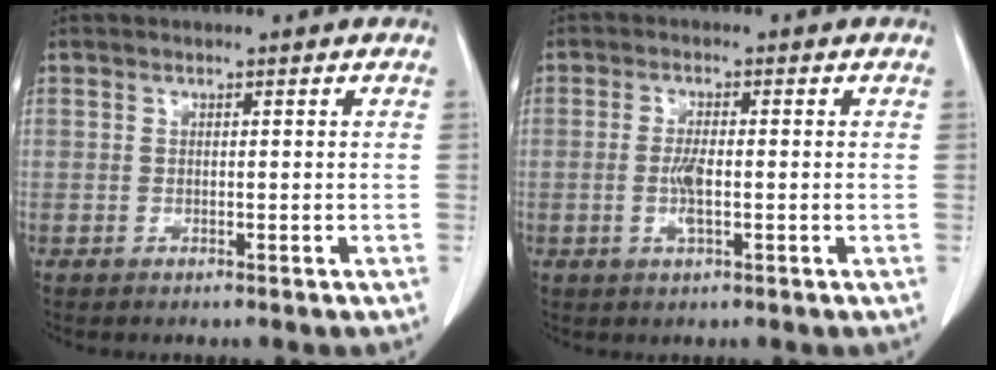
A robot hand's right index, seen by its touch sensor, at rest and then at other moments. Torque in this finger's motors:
{"motor_torque": [0.50, -0.25, 0.31, 0.06]}